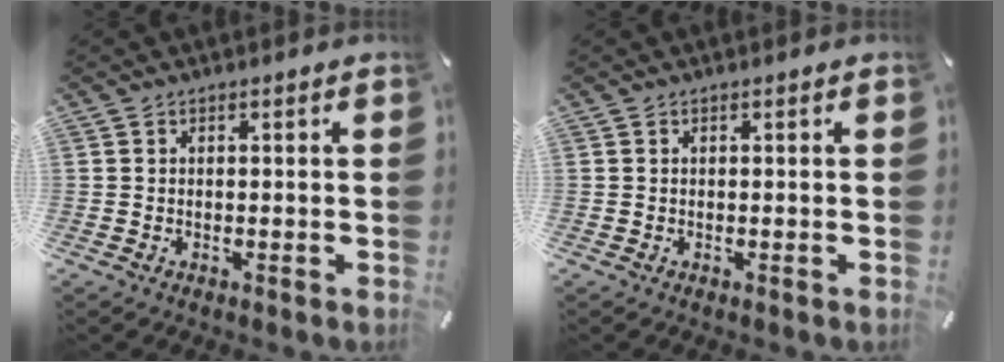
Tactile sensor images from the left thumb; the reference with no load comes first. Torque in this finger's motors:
{"motor_torque": [0.00, 0.00, 0.00, 0.00, 0.00]}